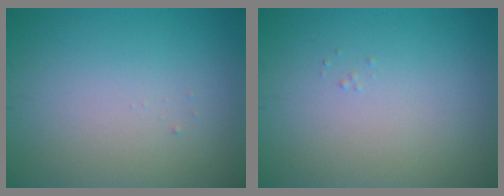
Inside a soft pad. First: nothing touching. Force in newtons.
{"total": 0.0}